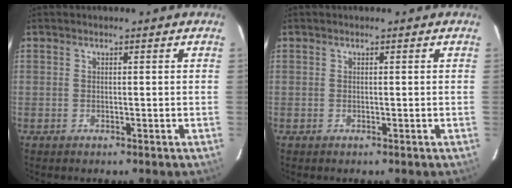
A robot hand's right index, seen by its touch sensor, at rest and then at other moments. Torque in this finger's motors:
{"motor_torque": [0.00, 0.00, 0.00, 0.00]}